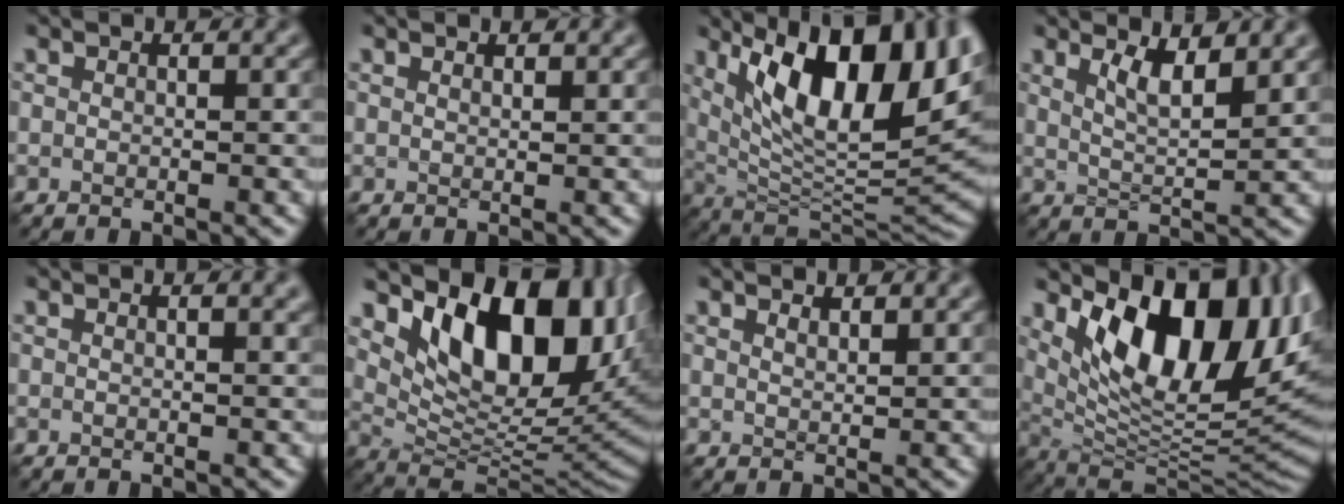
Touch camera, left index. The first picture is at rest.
{"total": 0.6, "force": [0.6, 0.0, 0.1], "torque": [-0.001, 0.001, 0.013]}
{"total": 14.6, "force": [5.7, 5.7, 12.1], "torque": [-0.186, 0.002, 0.100]}
{"total": 3.3, "force": [2.1, 0.8, 2.4], "torque": [-0.040, -0.005, 0.040]}
{"total": 1.7, "force": [0.9, 0.4, 1.4], "torque": [-0.011, 0.003, 0.009]}
{"total": 12.0, "force": [5.5, 6.3, 8.7], "torque": [-0.123, -0.013, 0.106]}
{"total": 1.3, "force": [1.2, 0.2, 0.4], "torque": [-0.008, 0.001, 0.022]}
{"total": 15.5, "force": [5.6, 7.4, 12.4], "torque": [-0.178, -0.002, 0.097]}